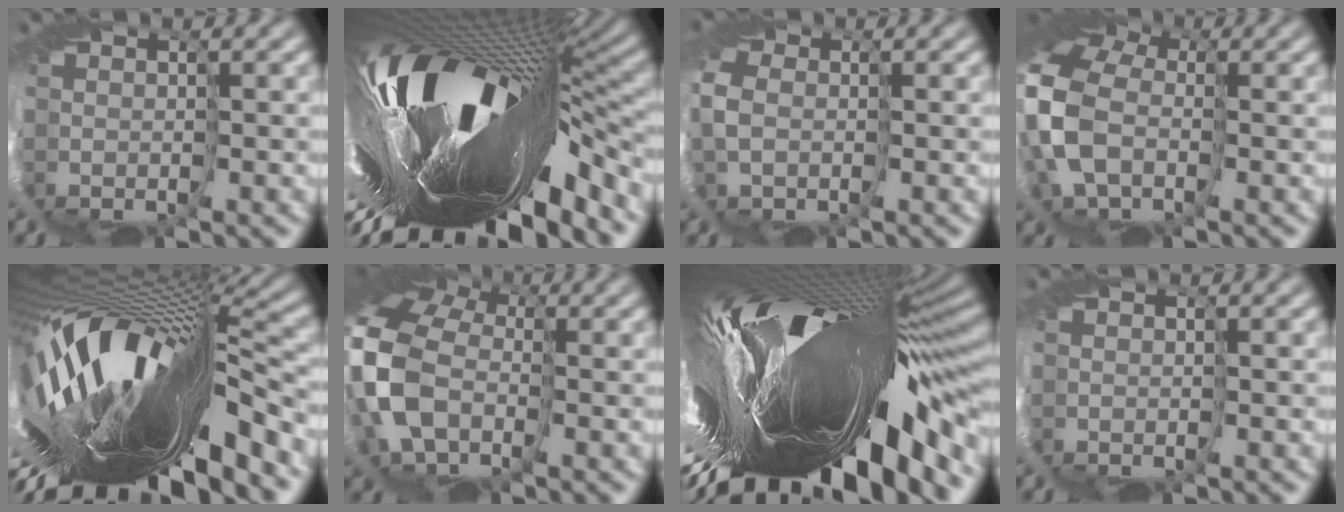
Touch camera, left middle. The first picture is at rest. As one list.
[{"total": 17.6, "force": [-5.6, 6.3, 15.5], "torque": [-0.281, -0.045, -0.108]}, {"total": 4.0, "force": [-0.5, 3.1, 2.6], "torque": [-0.073, -0.011, -0.005]}, {"total": 12.6, "force": [0.0, 9.1, 8.7], "torque": [-0.204, -0.025, -0.022]}, {"total": 16.8, "force": [-5.2, 6.3, 14.7], "torque": [-0.271, -0.038, -0.099]}, {"total": 12.3, "force": [-1.0, 8.2, 9.1], "torque": [-0.221, -0.030, -0.029]}, {"total": 18.2, "force": [-4.2, 6.2, 16.6], "torque": [-0.285, -0.035, -0.096]}, {"total": 0.0}]